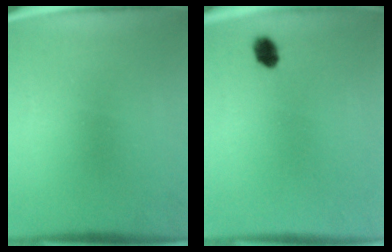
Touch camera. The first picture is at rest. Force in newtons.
{"total": 2.9}